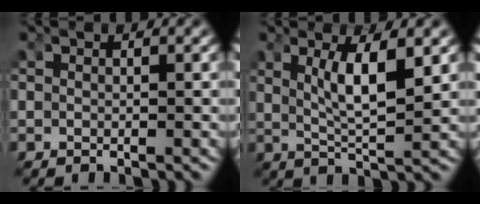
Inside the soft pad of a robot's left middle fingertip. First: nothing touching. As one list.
[{"total": 4.5, "force": [1.2, 0.7, 4.3], "torque": [-0.071, -0.012, 0.034]}]